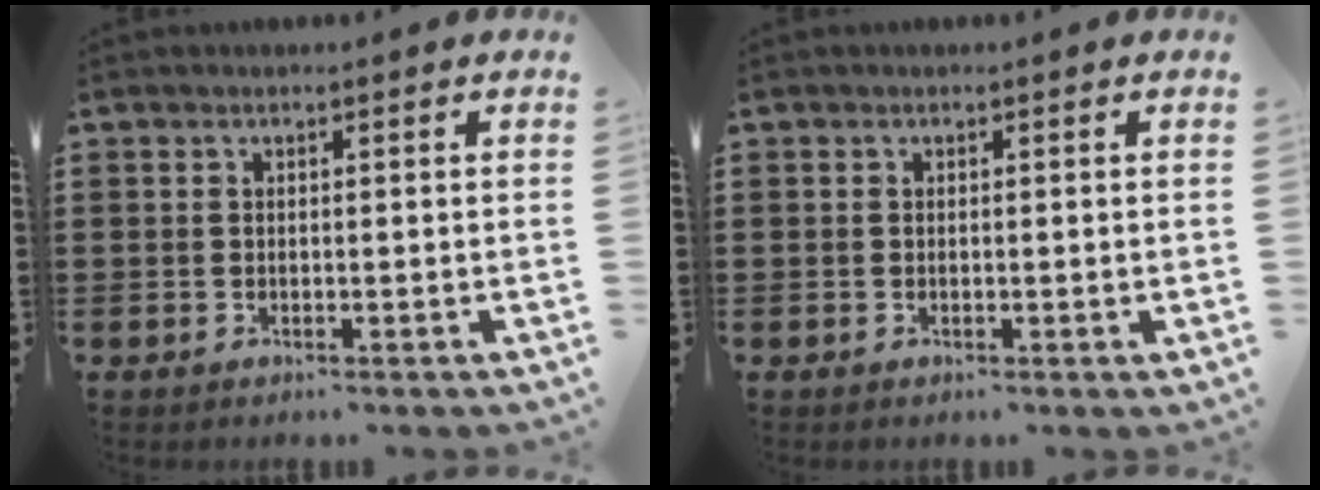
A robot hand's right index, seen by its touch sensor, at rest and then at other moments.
{"total": 0.0}